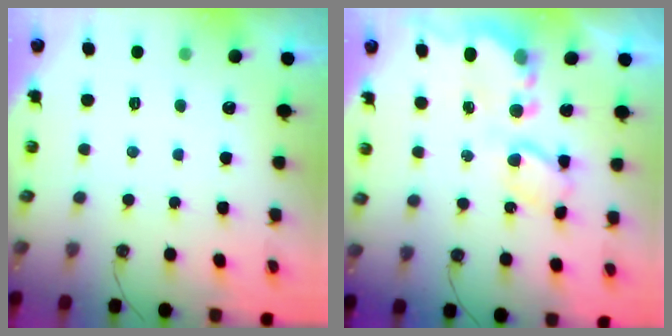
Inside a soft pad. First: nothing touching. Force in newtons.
{"total": 7.3, "press": 7.2, "slide": 0.6}